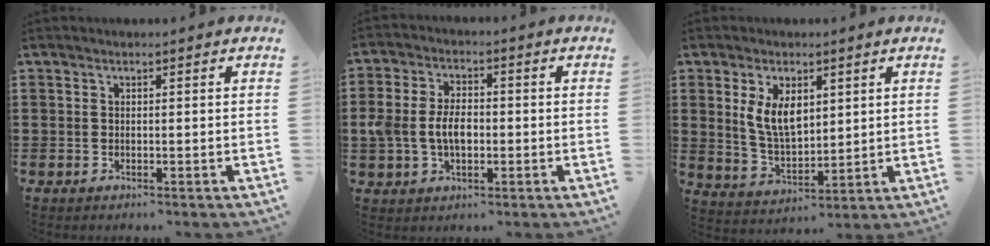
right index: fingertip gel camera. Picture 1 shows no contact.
{"total": 6.1, "force": [-0.6, 4.0, 4.6], "torque": [-0.118, 0.000, -0.020]}
{"total": 6.9, "force": [2.3, 3.9, 5.2], "torque": [-0.113, 0.003, 0.039]}